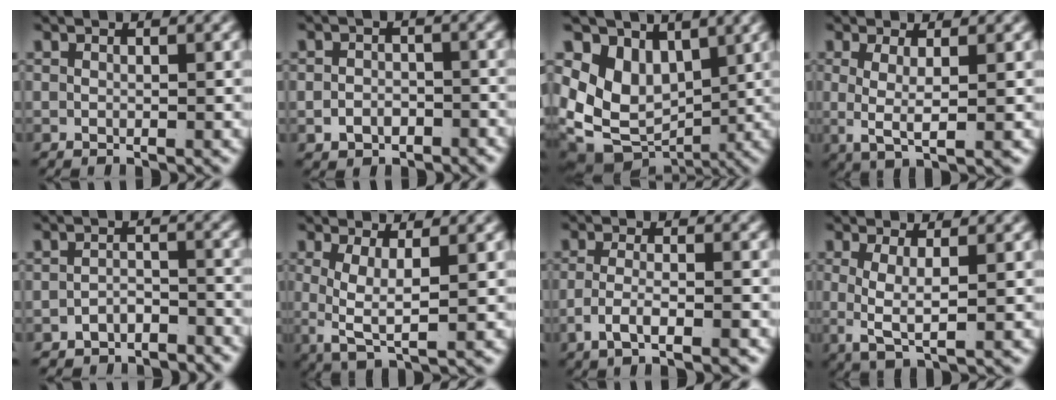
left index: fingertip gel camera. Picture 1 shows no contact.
{"total": 2.3, "force": [-1.6, 1.5, 0.4], "torque": [-0.005, -0.013, -0.022]}
{"total": 13.5, "force": [-0.9, 11.6, 6.9], "torque": [-0.171, -0.063, 0.001]}
{"total": 4.1, "force": [0.2, 1.3, 3.9], "torque": [-0.078, -0.015, 0.012]}
{"total": 3.2, "force": [-2.9, 1.1, 0.4], "torque": [0.005, -0.012, -0.049]}
{"total": 4.4, "force": [0.1, 1.7, 4.0], "torque": [-0.089, -0.025, 0.016]}
{"total": 3.3, "force": [-2.1, 0.5, 2.5], "torque": [-0.049, -0.016, -0.031]}
{"total": 3.9, "force": [0.1, 1.4, 3.7], "torque": [-0.082, -0.021, 0.014]}